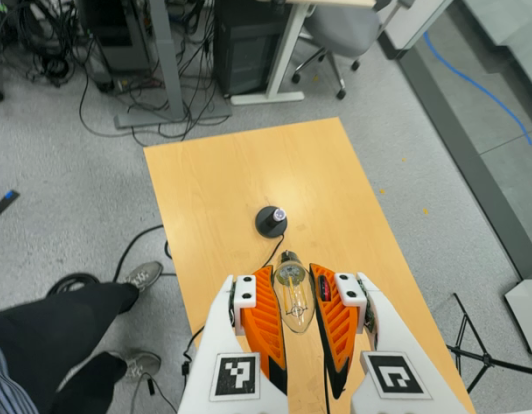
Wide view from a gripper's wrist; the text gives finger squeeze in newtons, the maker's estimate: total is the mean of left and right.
{"total": 22.8, "left": 25.8, "right": 19.8}